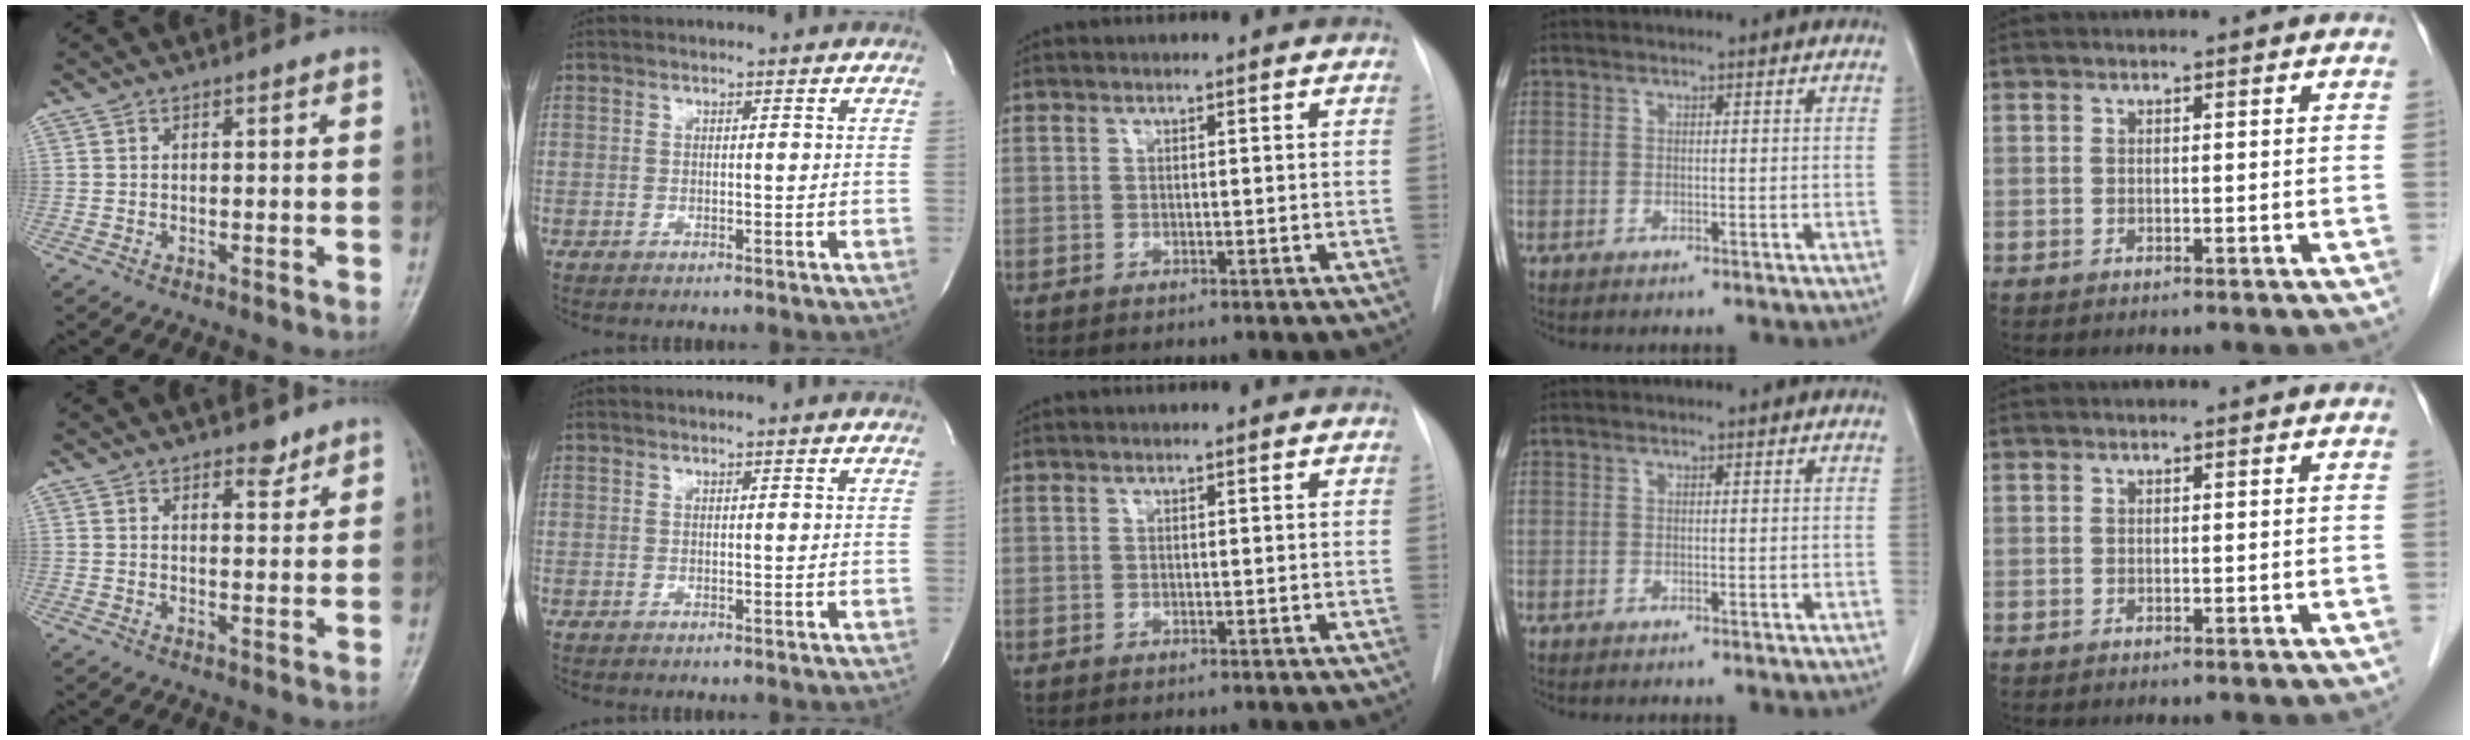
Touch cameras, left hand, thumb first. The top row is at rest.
{"thumb": {"total": 3.3, "force": [2.5, 1.5, 1.5], "torque": [-0.005, -0.016, 0.037]}}